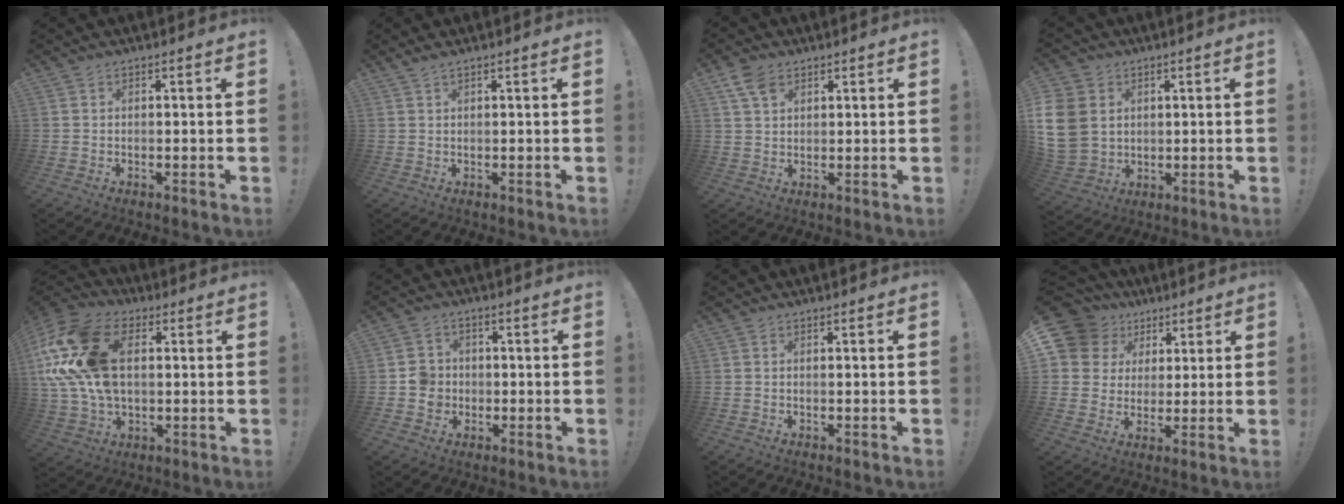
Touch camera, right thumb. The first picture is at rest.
{"total": 1.3, "force": [0.9, -0.2, 1.0], "torque": [-0.019, -0.001, 0.014]}
{"total": 5.6, "force": [3.2, 3.5, 2.9], "torque": [-0.054, -0.008, 0.062]}
{"total": 12.2, "force": [2.4, 10.1, 6.4], "torque": [-0.144, -0.010, 0.050]}
{"total": 22.9, "force": [4.8, 15.2, 16.4], "torque": [-0.317, 0.005, 0.094]}
{"total": 5.8, "force": [-0.9, 5.5, 1.4], "torque": [-0.014, 0.005, -0.014]}
{"total": 0.0}
{"total": 12.4, "force": [5.3, 10.4, 4.2], "torque": [-0.067, -0.026, 0.113]}